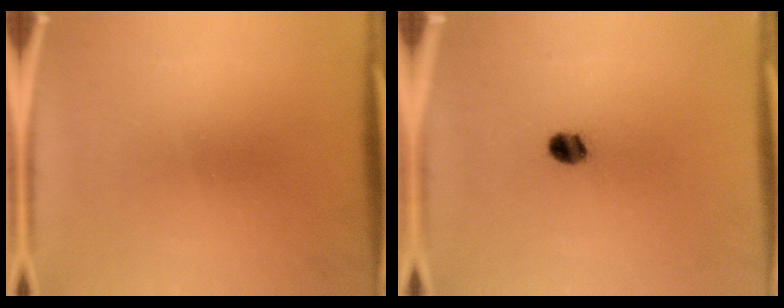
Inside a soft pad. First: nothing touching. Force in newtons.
{"total": 3.5}